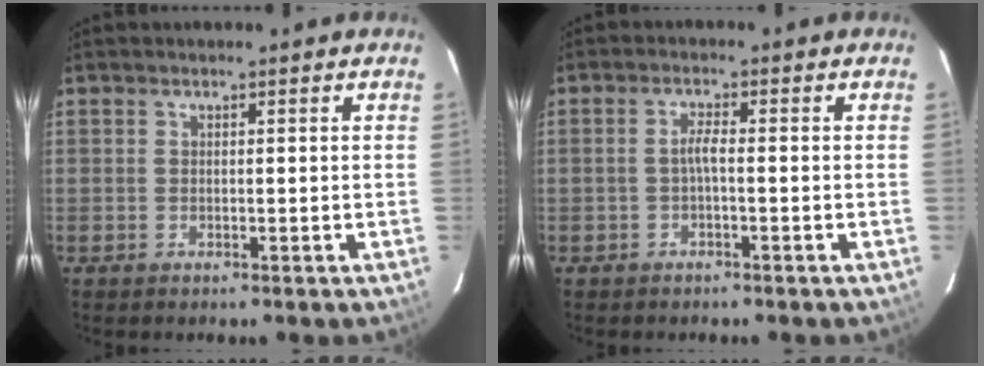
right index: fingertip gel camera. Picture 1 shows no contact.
{"total": 1.9, "force": [-0.7, 0.1, 1.7], "torque": [-0.035, 0.005, -0.014]}